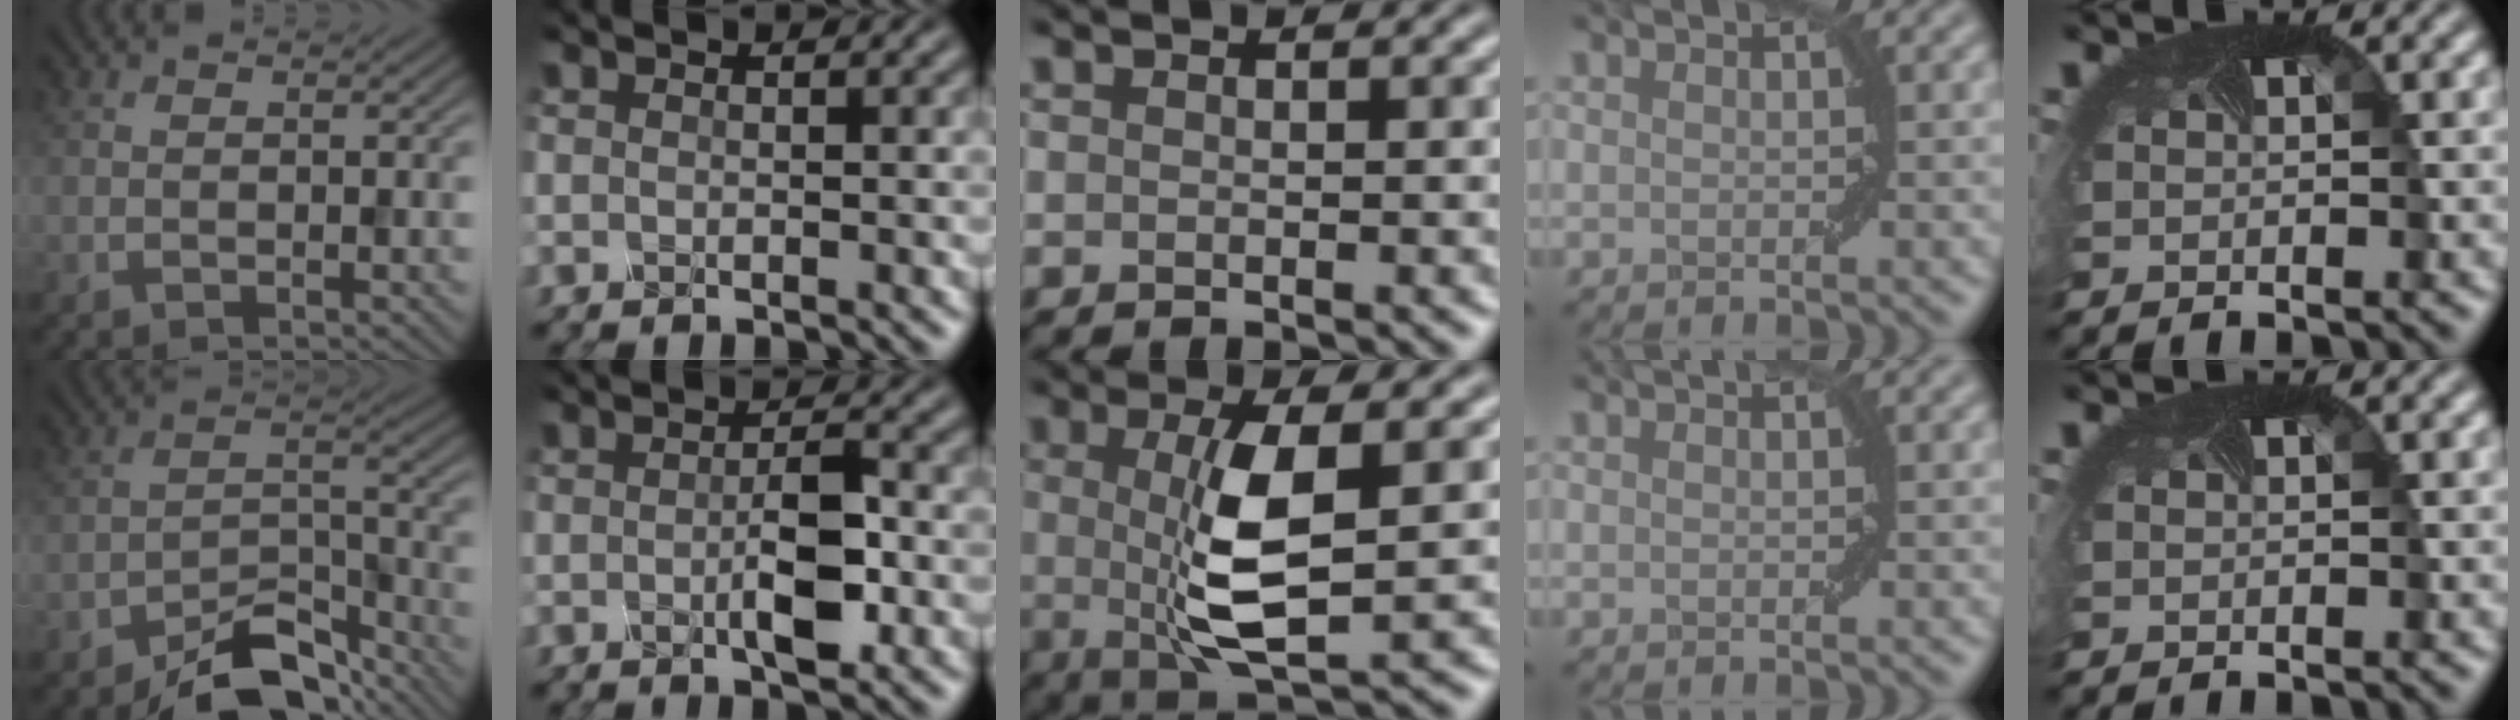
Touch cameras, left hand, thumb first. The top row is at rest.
{"thumb": {"total": 8.3, "force": [-6.6, 3.2, 3.8], "torque": [-0.050, 0.006, -0.123]}, "index": {"total": 2.7, "force": [-0.7, 0.4, 2.6], "torque": [-0.059, 0.000, -0.008]}, "middle": {"total": 6.4, "force": [0.1, 1.7, 6.1], "torque": [-0.121, -0.012, 0.006]}}